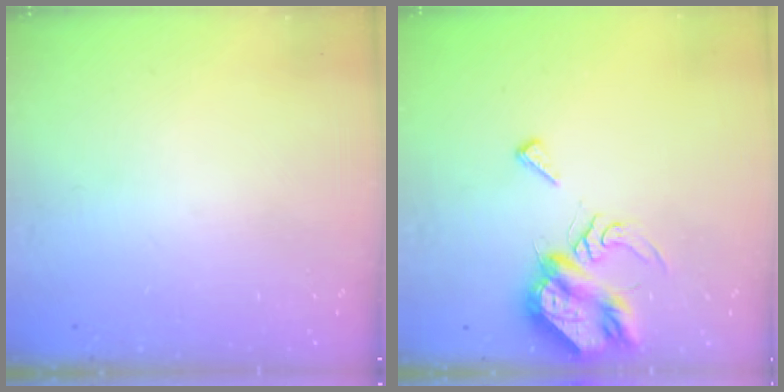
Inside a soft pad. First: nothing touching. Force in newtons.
{"total": 9.3, "press": 9.3, "slide": 0.5}